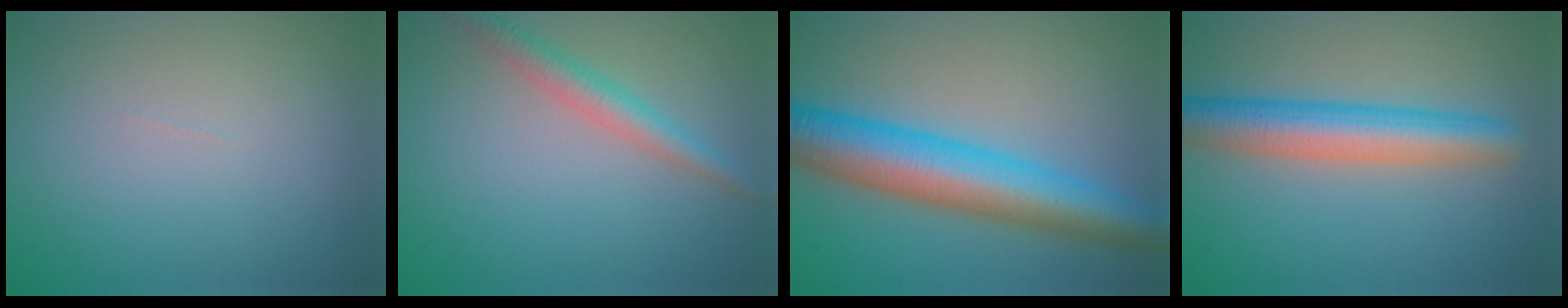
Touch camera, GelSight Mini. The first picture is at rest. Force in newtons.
{"total": 2.9, "press": 2.9, "slide": 0.2}
{"total": 9.1, "press": 9.1, "slide": 0.2}
{"total": 5.9, "press": 5.9, "slide": 0.3}